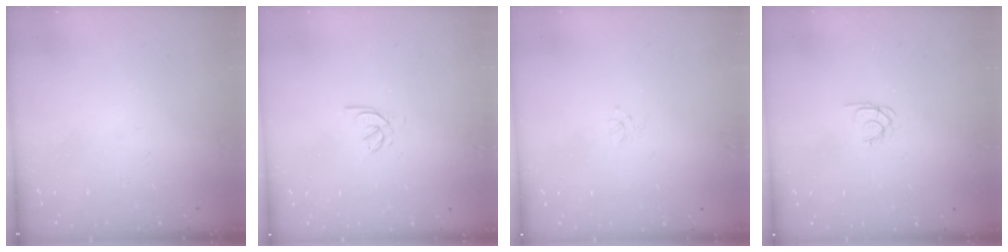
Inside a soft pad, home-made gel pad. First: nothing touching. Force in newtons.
{"total": 1.7, "press": 1.6, "slide": 0.5}
{"total": 1.1, "press": 1.0, "slide": 0.3}
{"total": 1.8, "press": 1.8, "slide": 0.3}